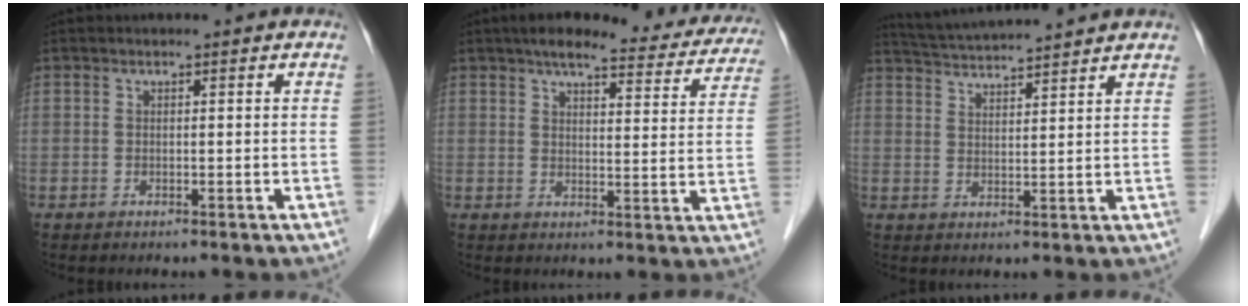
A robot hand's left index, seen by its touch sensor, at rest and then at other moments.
{"total": 18.0, "force": [15.8, 4.4, 7.6], "torque": [-0.086, 0.010, 0.178]}
{"total": 10.0, "force": [9.4, -0.6, 3.2], "torque": [-0.068, 0.028, 0.147]}